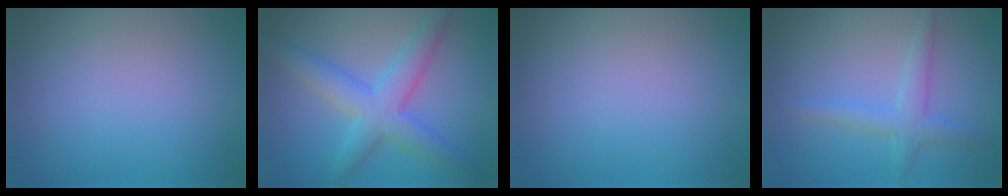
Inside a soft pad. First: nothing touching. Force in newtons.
{"total": 4.9, "press": 4.9, "slide": 0.1}
{"total": 0.0}
{"total": 2.5, "press": 2.5, "slide": 0.1}